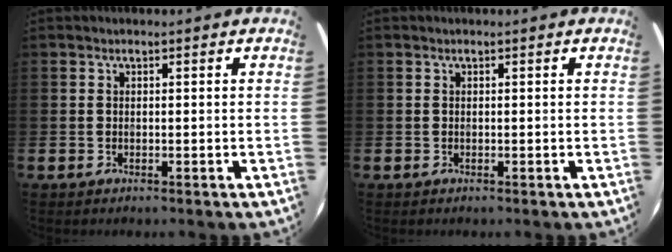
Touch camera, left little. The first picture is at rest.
{"total": 0.0}